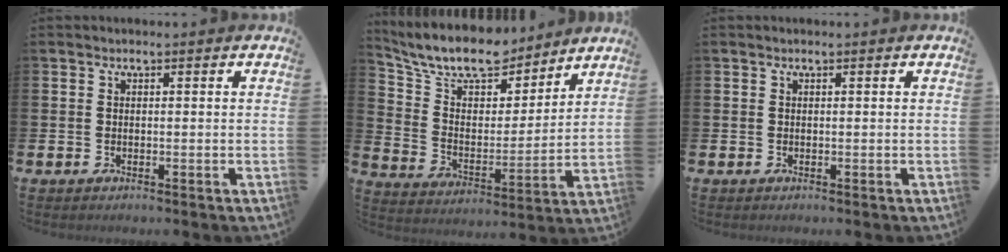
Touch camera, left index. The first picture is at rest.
{"total": 11.1, "force": [9.9, 3.8, 3.3], "torque": [-0.098, -0.068, 0.174]}
{"total": 0.0}